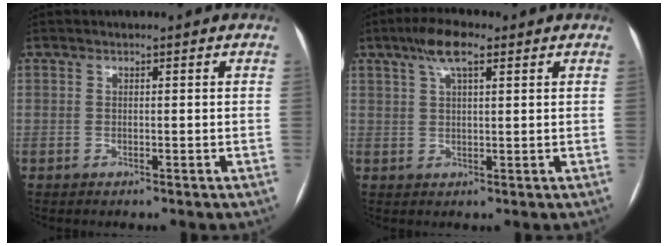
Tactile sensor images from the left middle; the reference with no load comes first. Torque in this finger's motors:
{"motor_torque": [0.59, -0.57, 0.09, 0.08]}